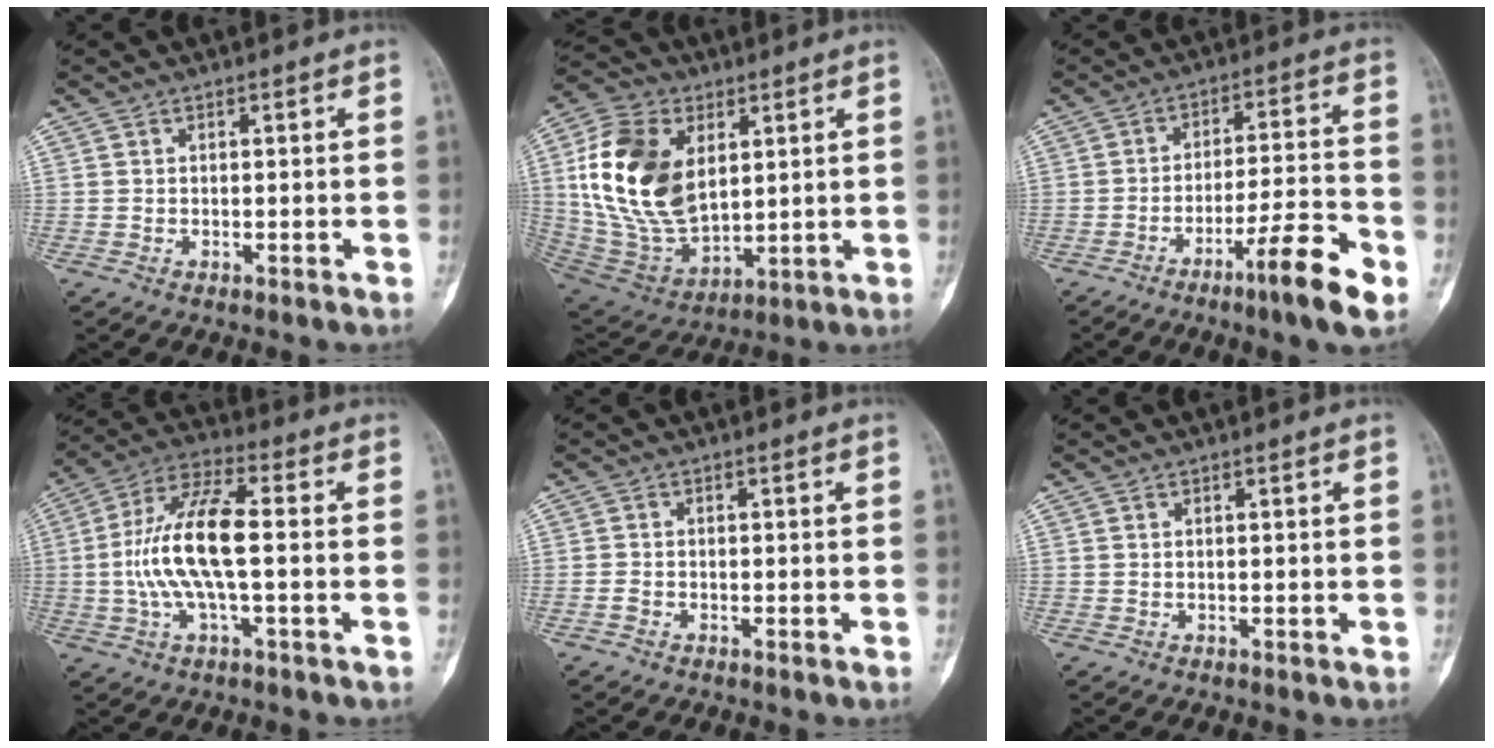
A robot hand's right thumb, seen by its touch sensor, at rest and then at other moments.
{"total": 21.0, "force": [4.6, 13.2, 15.7], "torque": [-0.292, -0.019, 0.096]}
{"total": 12.0, "force": [-6.6, 1.2, 10.0], "torque": [-0.159, 0.036, -0.103]}
{"total": 13.5, "force": [-0.9, 4.1, 12.8], "torque": [-0.272, 0.032, -0.019]}
{"total": 1.1, "force": [-0.8, 0.6, 0.5], "torque": [-0.008, 0.002, -0.019]}
{"total": 0.0}